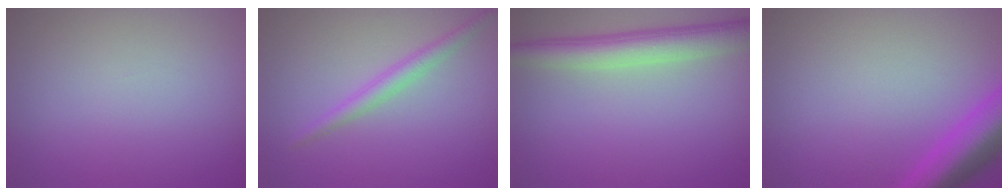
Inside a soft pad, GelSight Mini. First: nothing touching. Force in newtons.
{"total": 2.0, "press": 2.0, "slide": 0.1}
{"total": 4.9, "press": 4.9, "slide": 0.3}
{"total": 5.9, "press": 5.9, "slide": 0.4}